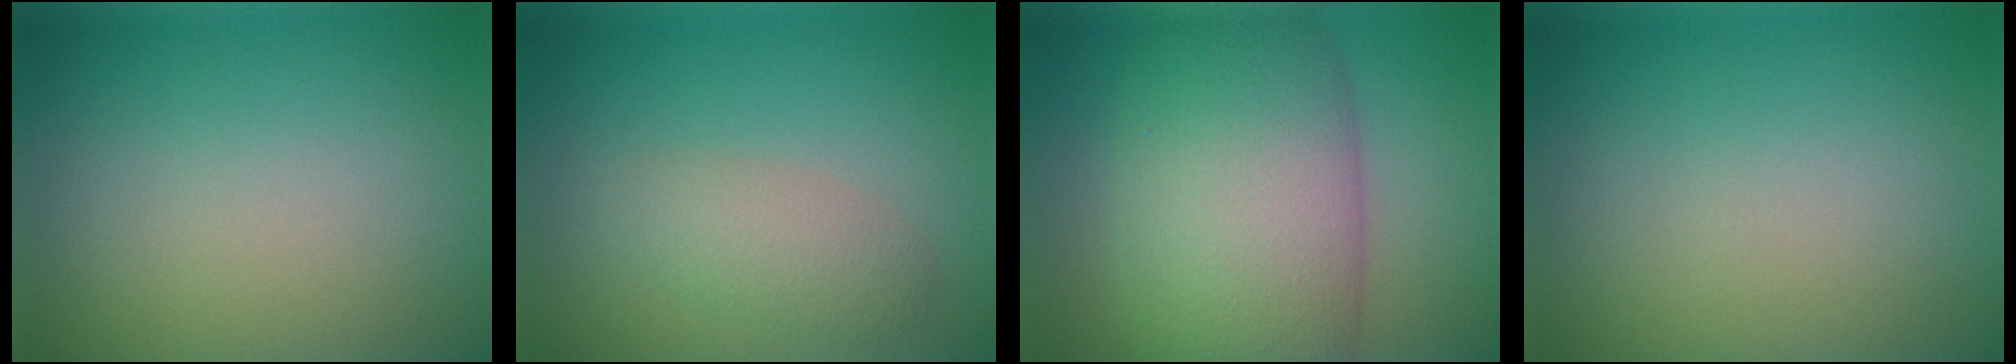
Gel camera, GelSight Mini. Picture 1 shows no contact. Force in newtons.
{"total": 2.5, "press": 2.5, "slide": 0.1}
{"total": 12.3, "press": 12.3, "slide": 0.6}
{"total": 0.0}